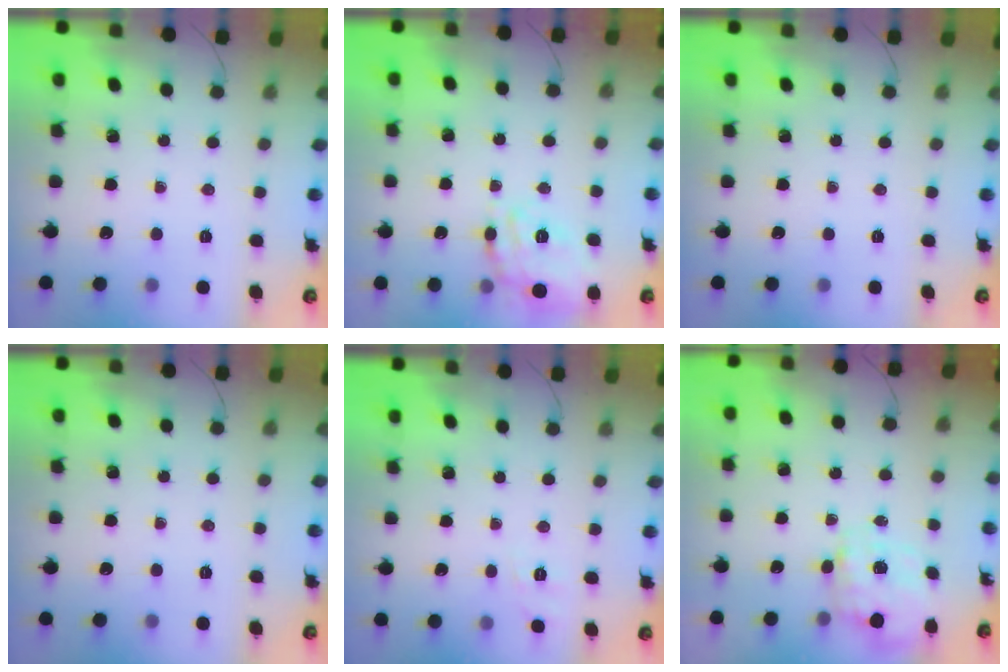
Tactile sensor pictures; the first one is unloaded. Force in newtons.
{"total": 16.1, "press": 16.1, "slide": 1.0}
{"total": 0.0}
{"total": 0.0}
{"total": 2.9, "press": 2.4, "slide": 1.7}
{"total": 2.5, "press": 2.3, "slide": 1.0}